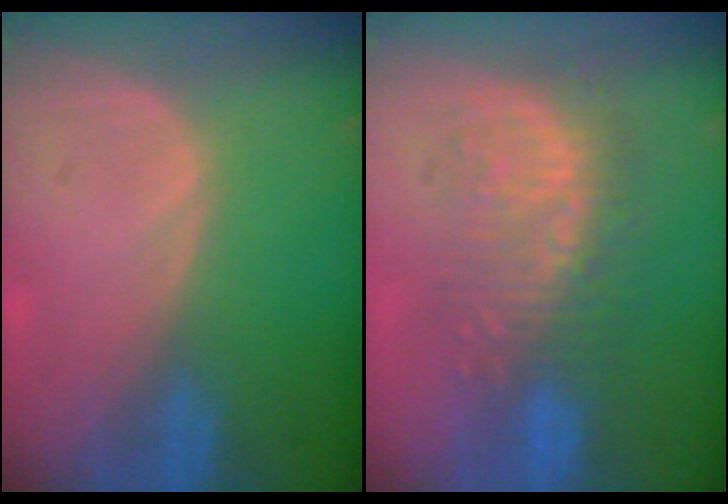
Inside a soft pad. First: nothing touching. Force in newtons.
{"total": 8.9, "press": 8.7, "slide": 2.0}